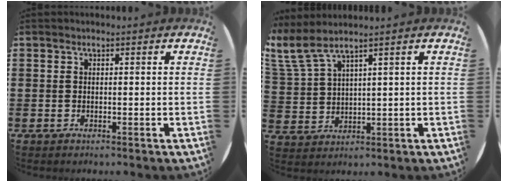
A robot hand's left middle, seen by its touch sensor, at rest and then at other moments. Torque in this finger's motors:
{"motor_torque": [-0.57, -1.56, 0.70, 0.21]}